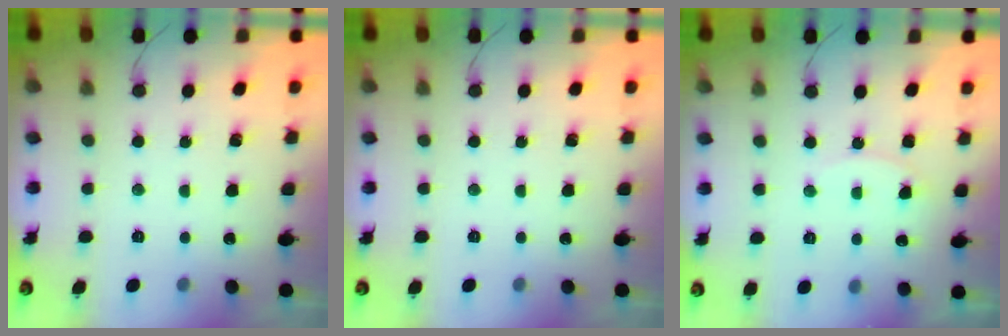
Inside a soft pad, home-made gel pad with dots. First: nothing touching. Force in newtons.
{"total": 0.0}
{"total": 6.6, "press": 6.6, "slide": 0.7}